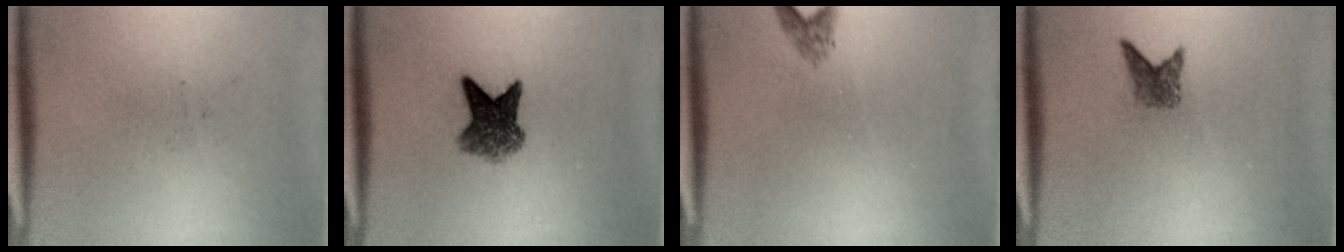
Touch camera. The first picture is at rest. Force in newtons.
{"total": 5.7}
{"total": 1.3}
{"total": 1.9}